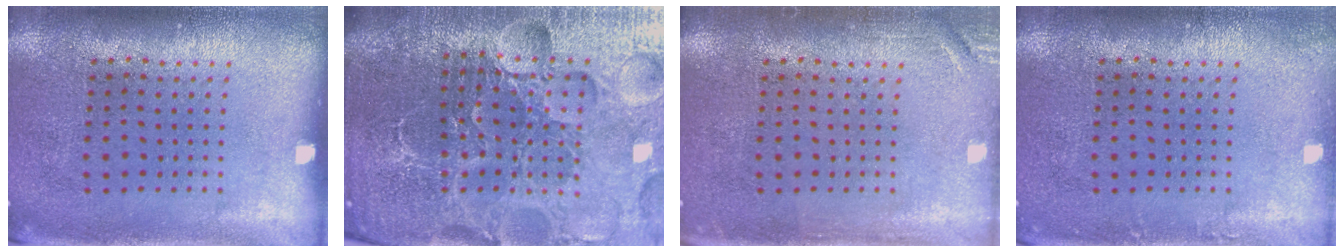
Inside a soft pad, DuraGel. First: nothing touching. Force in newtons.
{"total": 6.2, "press": 5.5, "slide": 2.7}
{"total": 1.5, "press": 1.5, "slide": 0.3}
{"total": 0.7, "press": 0.7, "slide": 0.1}